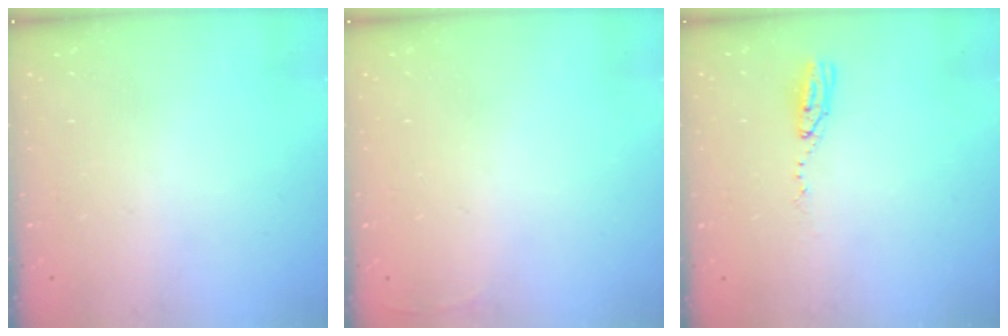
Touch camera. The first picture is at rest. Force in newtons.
{"total": 2.7, "press": 2.6, "slide": 1.0}
{"total": 4.3, "press": 4.3, "slide": 0.4}